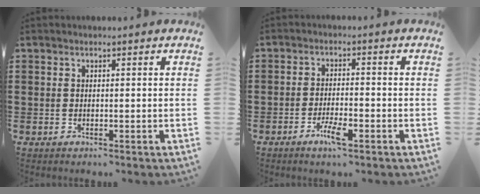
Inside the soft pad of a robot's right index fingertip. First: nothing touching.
{"total": 4.1, "force": [-2.4, 0.7, 3.3], "torque": [-0.066, -0.004, -0.046]}